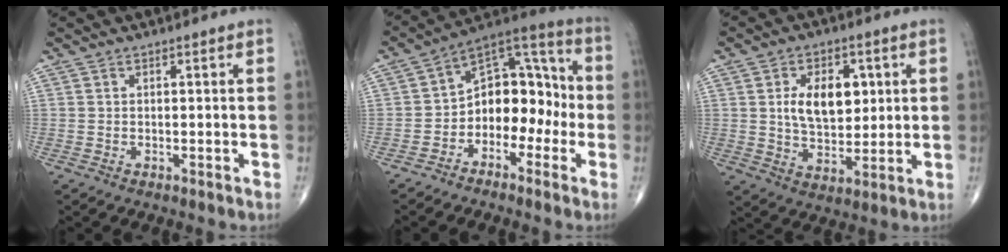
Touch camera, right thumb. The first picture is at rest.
{"total": 13.1, "force": [-2.9, 8.8, 9.3], "torque": [-0.092, 0.057, -0.063]}
{"total": 11.2, "force": [2.4, 6.9, 8.4], "torque": [-0.107, -0.013, 0.047]}